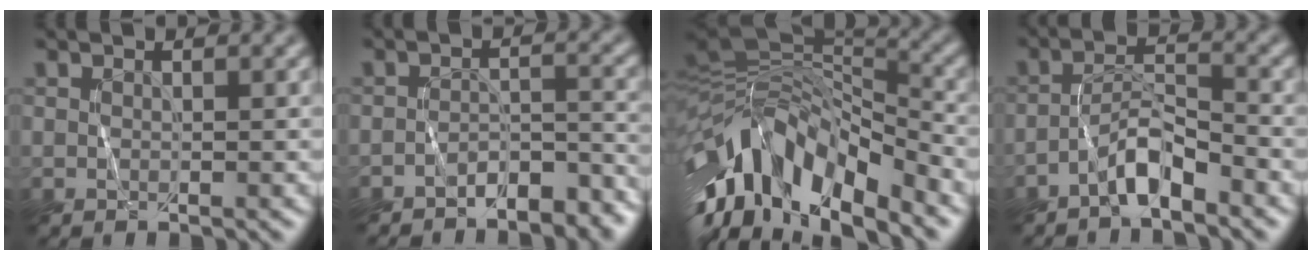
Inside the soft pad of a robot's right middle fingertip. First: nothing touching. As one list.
[{"total": 3.6, "force": [-3.2, 1.1, 1.2], "torque": [-0.013, 0.007, -0.049]}, {"total": 13.0, "force": [-4.8, 6.0, 10.4], "torque": [-0.200, 0.021, -0.081]}, {"total": 3.3, "force": [-2.7, 0.6, 1.7], "torque": [-0.030, 0.015, -0.054]}]